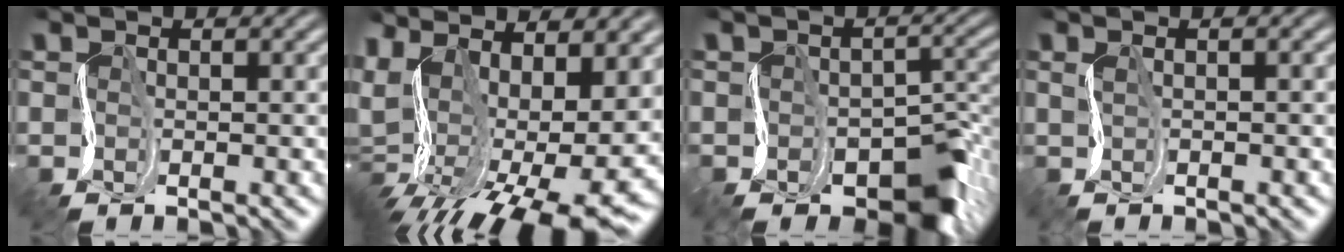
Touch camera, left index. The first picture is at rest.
{"total": 14.8, "force": [-0.7, 5.4, 13.7], "torque": [-0.218, -0.016, 0.037]}
{"total": 6.8, "force": [-4.4, 3.6, 3.8], "torque": [-0.031, -0.006, -0.070]}
{"total": 1.2, "force": [0.9, 0.0, 0.7], "torque": [-0.017, 0.010, 0.008]}